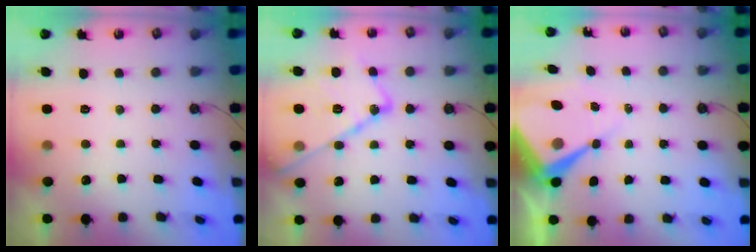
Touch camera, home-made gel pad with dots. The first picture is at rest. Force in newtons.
{"total": 19.4, "press": 19.3, "slide": 1.7}
{"total": 9.7, "press": 9.7, "slide": 0.9}